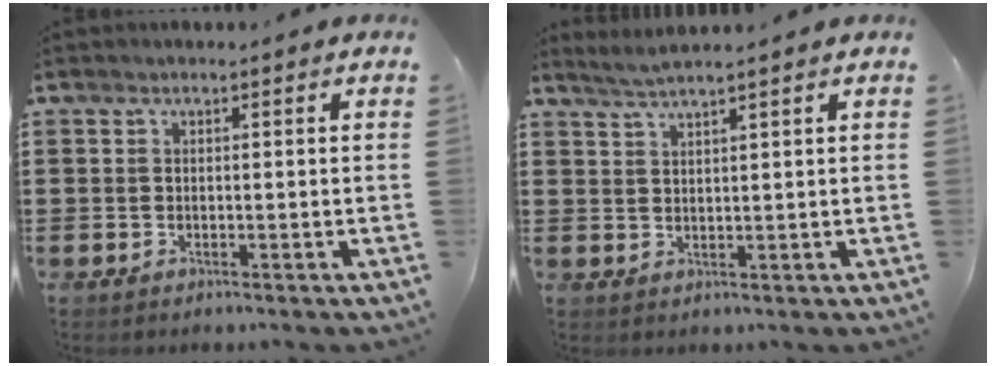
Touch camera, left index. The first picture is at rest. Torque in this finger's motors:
{"motor_torque": [-0.04, 0.01, -0.07, 0.00]}